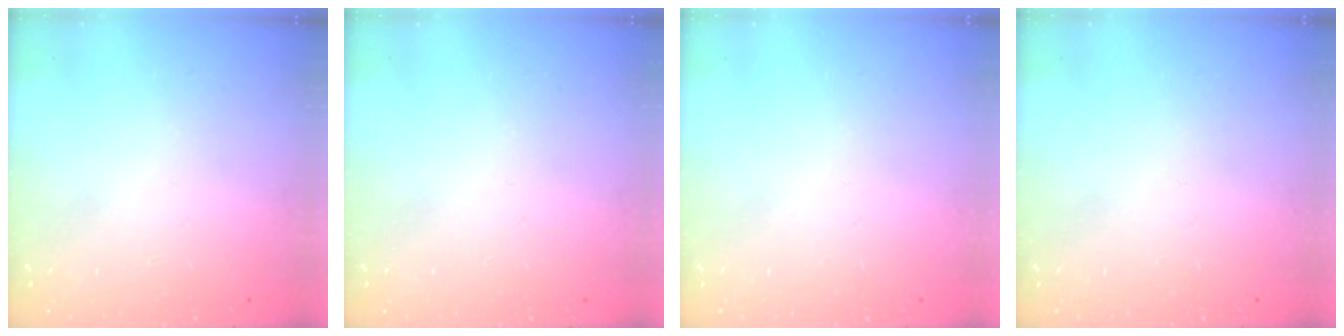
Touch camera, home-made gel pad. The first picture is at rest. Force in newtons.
{"total": 0.0}
{"total": 0.0}
{"total": 0.0}